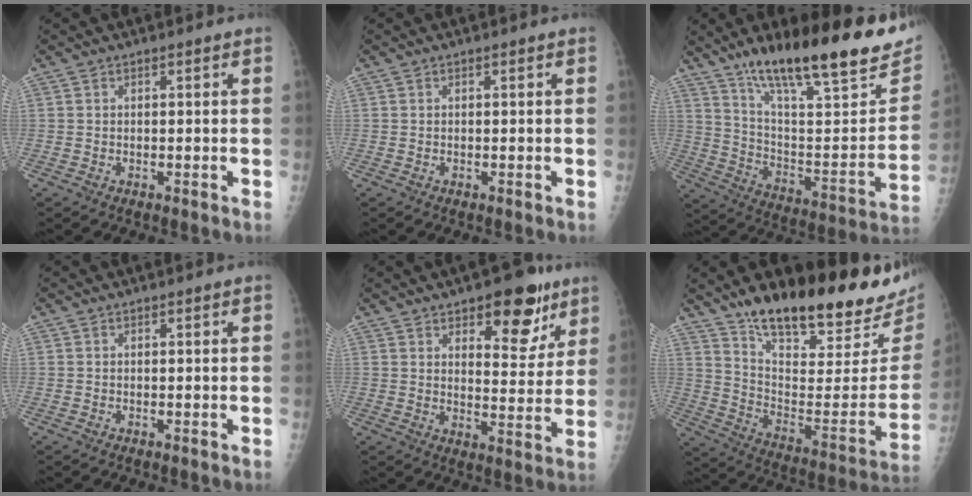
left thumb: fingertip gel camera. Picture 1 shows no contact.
{"total": 0.0}
{"total": 29.9, "force": [20.1, 7.1, 21.0], "torque": [-0.293, -0.067, 0.321]}
{"total": 0.0}
{"total": 13.2, "force": [7.8, 6.0, 8.8], "torque": [-0.069, -0.039, 0.107]}
{"total": 29.4, "force": [22.2, 8.5, 17.4], "torque": [-0.236, -0.104, 0.331]}